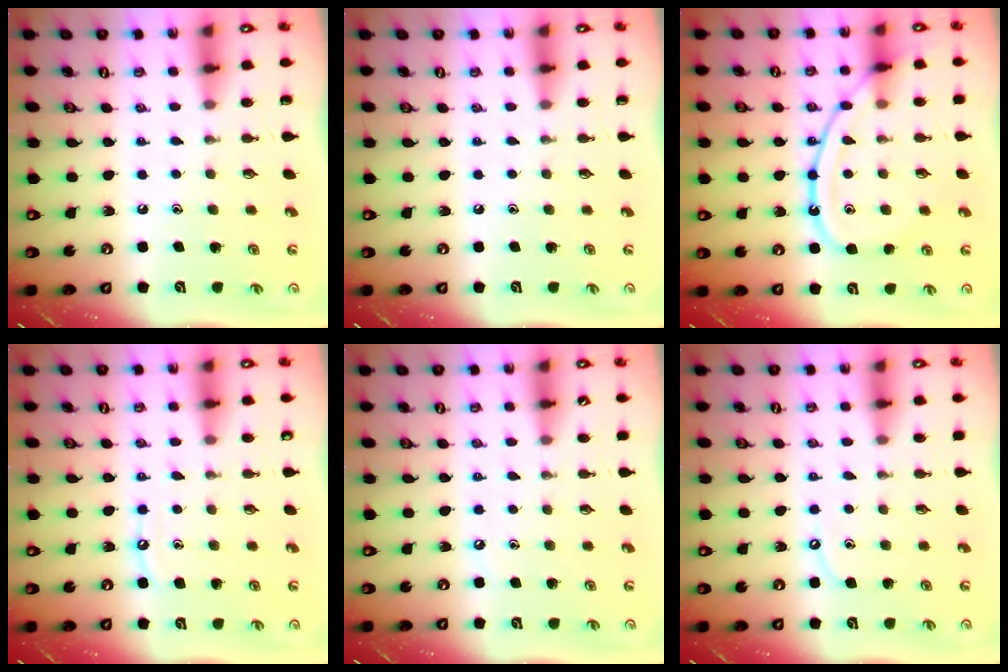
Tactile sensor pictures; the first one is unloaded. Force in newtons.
{"total": 0.0}
{"total": 13.9, "press": 13.9, "slide": 1.3}
{"total": 7.3, "press": 7.2, "slide": 0.7}
{"total": 2.5, "press": 2.4, "slide": 0.4}
{"total": 3.8, "press": 3.8, "slide": 0.3}